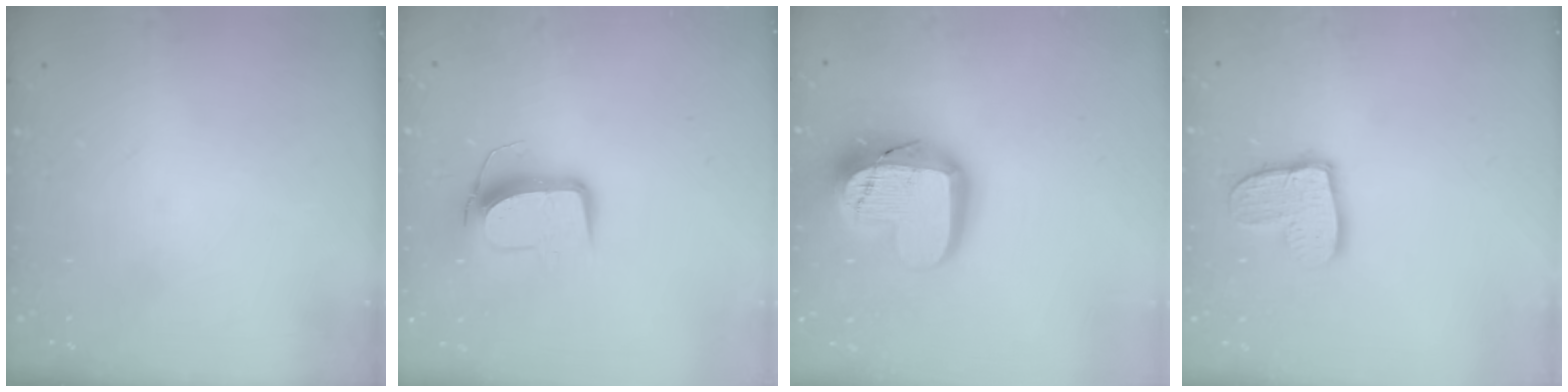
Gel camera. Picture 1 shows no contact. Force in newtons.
{"total": 10.3, "press": 10.3, "slide": 0.5}
{"total": 19.0, "press": 19.0, "slide": 1.6}
{"total": 12.2, "press": 12.2, "slide": 1.0}